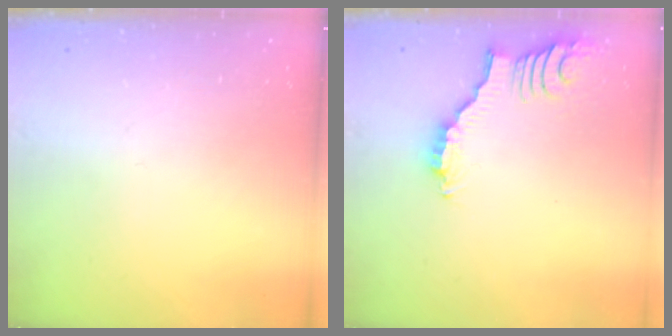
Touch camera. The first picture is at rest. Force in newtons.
{"total": 3.0, "press": 3.0, "slide": 0.4}